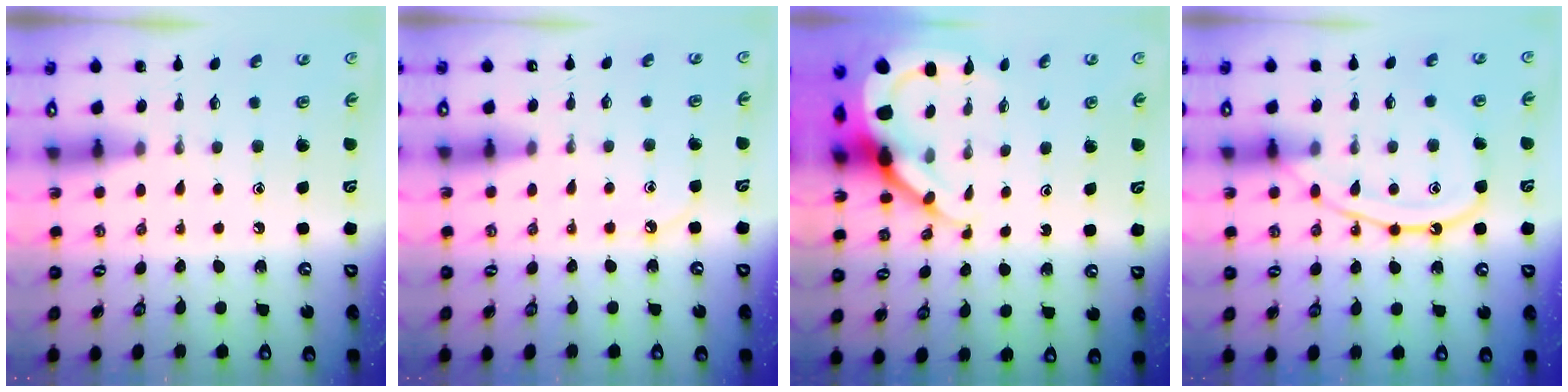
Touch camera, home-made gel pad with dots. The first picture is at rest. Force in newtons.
{"total": 3.5, "press": 3.5, "slide": 0.5}
{"total": 9.7, "press": 9.7, "slide": 1.0}
{"total": 12.1, "press": 12.0, "slide": 1.5}